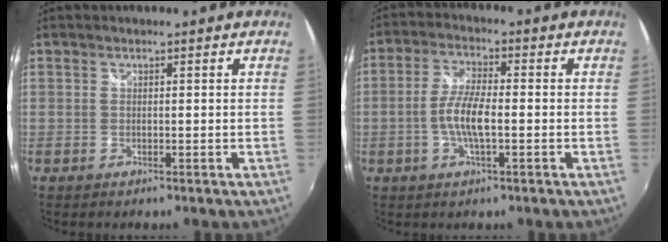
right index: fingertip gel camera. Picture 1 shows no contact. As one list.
[{"total": 6.7, "force": [-1.5, 1.5, 6.3], "torque": [-0.130, 0.004, -0.030]}]